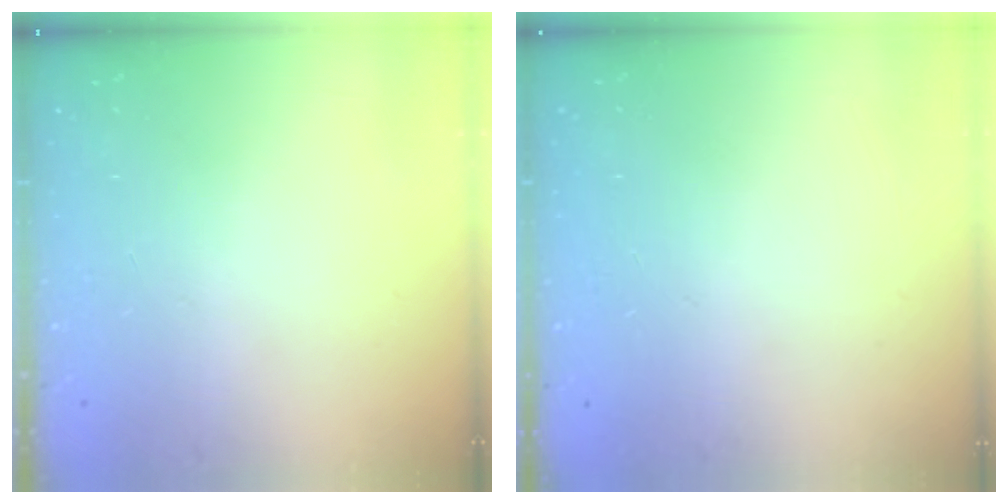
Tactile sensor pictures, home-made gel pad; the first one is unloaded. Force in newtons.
{"total": 0.0}